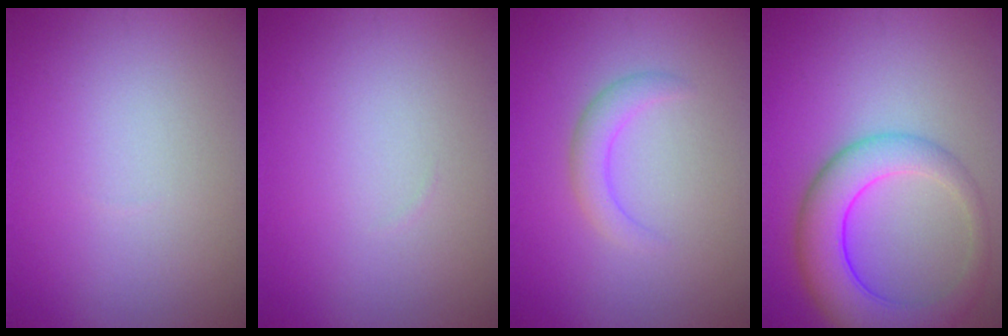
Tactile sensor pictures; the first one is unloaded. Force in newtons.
{"total": 0.0}
{"total": 2.1, "press": 2.1, "slide": 0.2}
{"total": 6.9, "press": 6.9, "slide": 0.4}